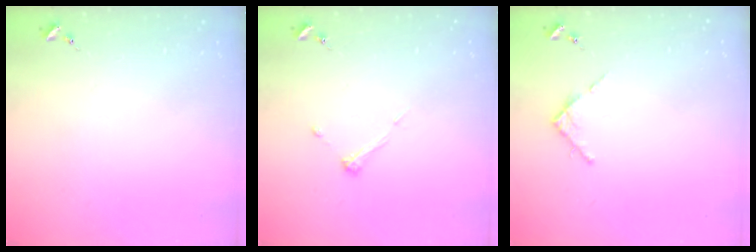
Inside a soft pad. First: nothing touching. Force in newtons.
{"total": 4.3, "press": 4.3, "slide": 0.2}
{"total": 3.7, "press": 3.7, "slide": 0.5}